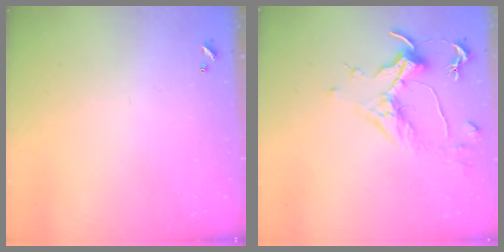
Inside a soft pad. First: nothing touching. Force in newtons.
{"total": 1.8, "press": 1.6, "slide": 0.9}